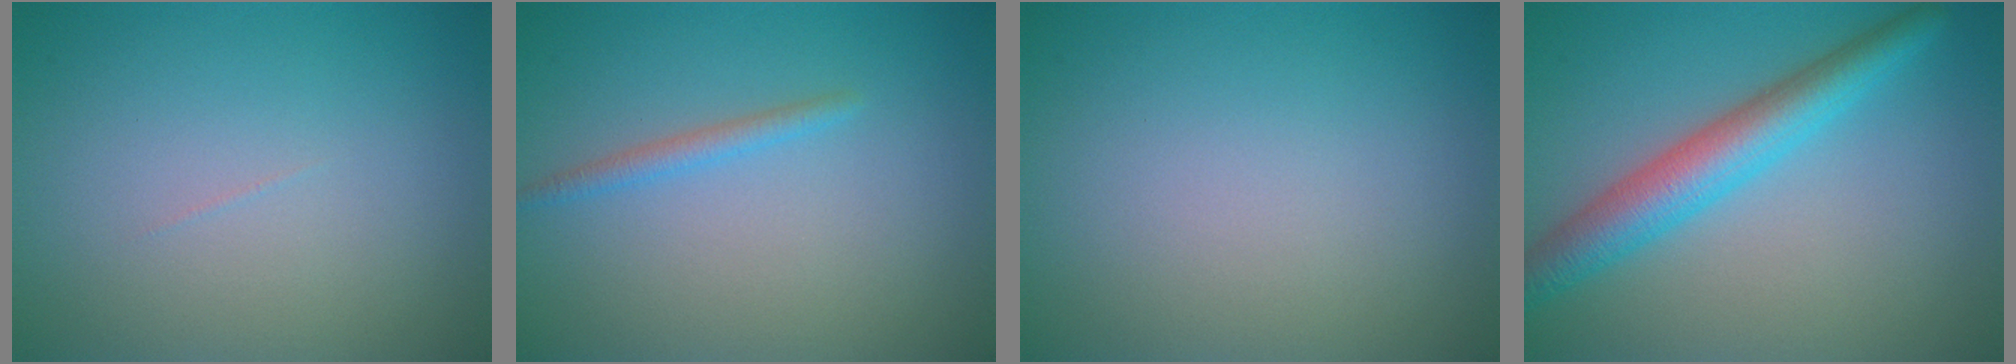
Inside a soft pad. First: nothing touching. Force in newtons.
{"total": 1.3, "press": 1.3, "slide": 0.0}
{"total": 0.0}
{"total": 5.1, "press": 5.1, "slide": 0.2}